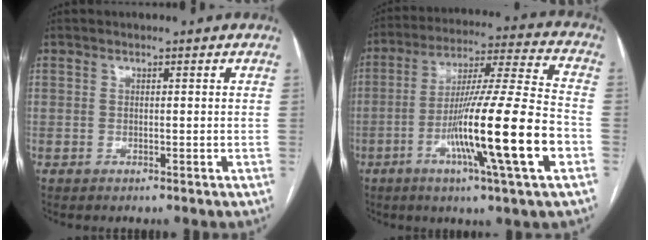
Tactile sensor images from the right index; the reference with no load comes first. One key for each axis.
{"total": 19.0, "fx": -6.2, "fy": -0.6, "fz": 18.0, "tx": -0.308, "ty": -0.012, "tz": -0.110}